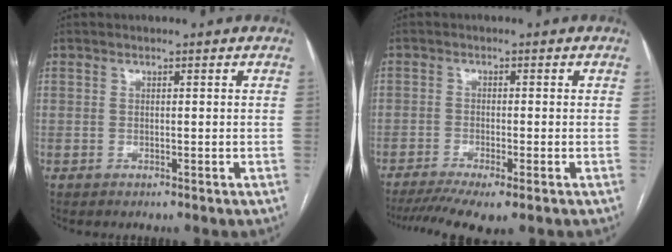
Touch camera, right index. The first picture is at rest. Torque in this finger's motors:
{"motor_torque": [1.13, -1.02, 0.26, 0.06]}